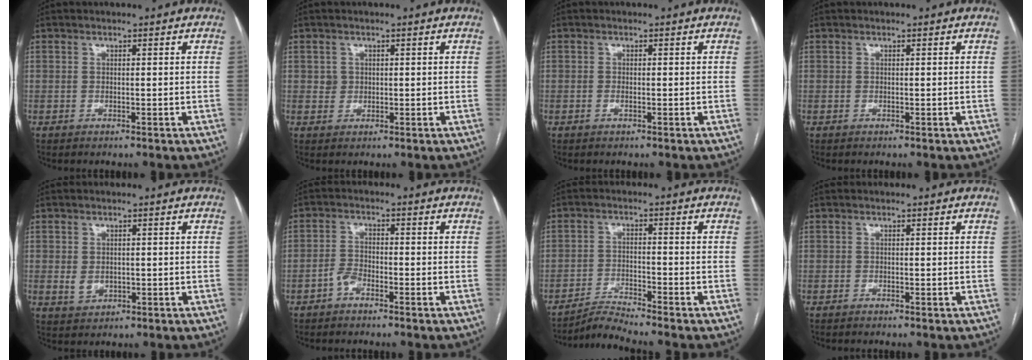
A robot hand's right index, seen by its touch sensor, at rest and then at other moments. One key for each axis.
{"total": 1.5, "fx": 0.3, "fy": 1.4, "fz": 0.2, "tx": 0.004, "ty": 0.001, "tz": 0.003}
{"total": 0.8, "fx": -0.3, "fy": 0.3, "fz": 0.7, "tx": -0.015, "ty": 0.000, "tz": -0.004}
{"total": 0.0}
{"total": 2.5, "fx": -0.1, "fy": 2.0, "fz": 1.5, "tx": -0.028, "ty": -0.002, "tz": 0.007}
{"total": 2.5, "fx": -1.8, "fy": 1.1, "fz": 1.4, "tx": -0.028, "ty": 0.005, "tz": -0.035}
{"total": 4.3, "fx": -3.9, "fy": -1.7, "fz": -0.1, "tx": -0.009, "ty": -0.021, "tz": -0.073}
{"total": 0.0}